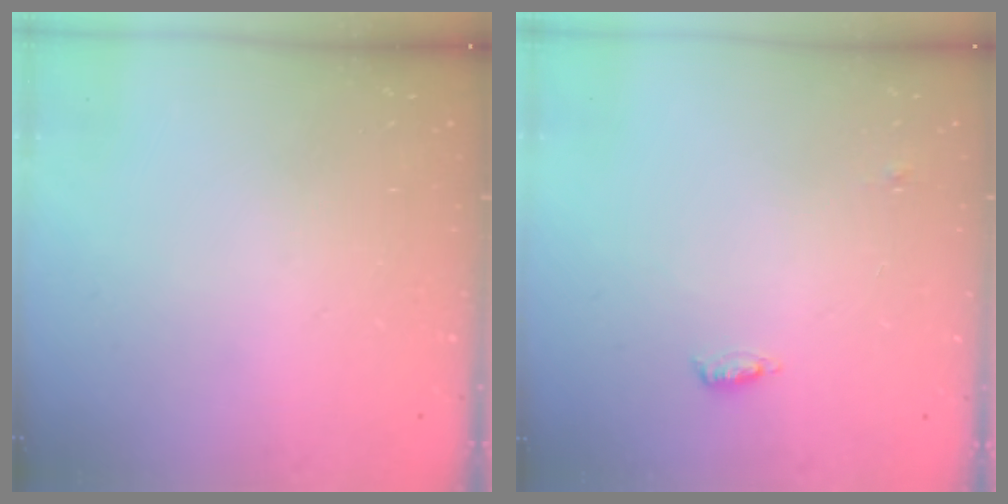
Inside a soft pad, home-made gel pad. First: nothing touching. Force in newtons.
{"total": 4.5, "press": 4.3, "slide": 1.2}